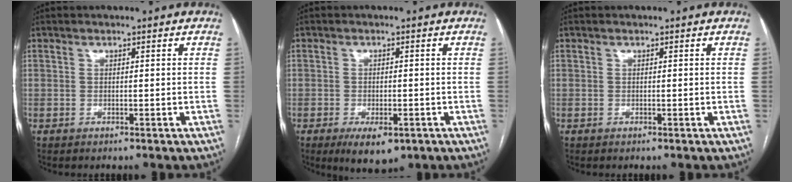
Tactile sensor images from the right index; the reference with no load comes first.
{"total": 5.9, "force": [-3.2, 2.6, 4.2], "torque": [-0.065, -0.007, -0.041]}
{"total": 0.0}